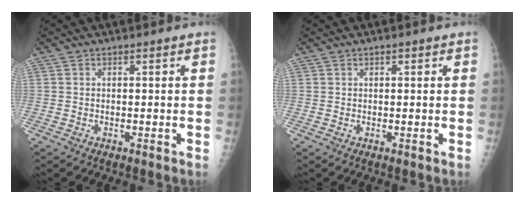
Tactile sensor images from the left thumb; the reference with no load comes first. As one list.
[{"total": 0.6, "force": [0.3, 0.4, 0.4], "torque": [0.000, 0.000, 0.003]}]